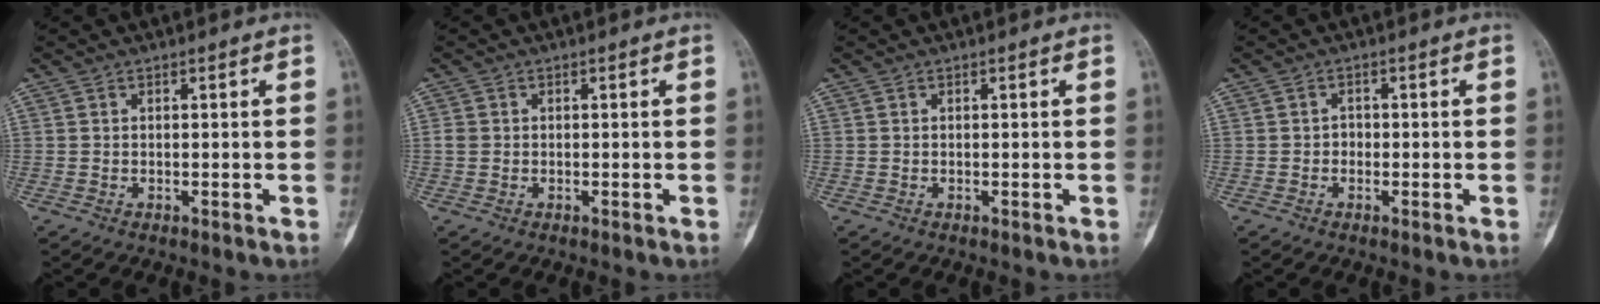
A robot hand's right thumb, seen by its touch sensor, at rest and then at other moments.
{"total": 1.2, "force": [0.0, 1.0, 0.5], "torque": [-0.007, 0.003, -0.001]}
{"total": 0.0}
{"total": 1.1, "force": [-0.4, 0.9, 0.4], "torque": [0.005, 0.006, -0.011]}